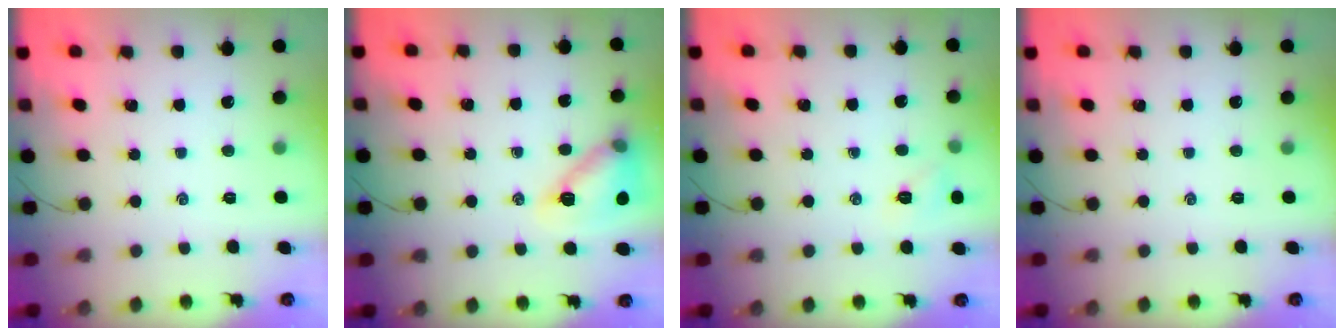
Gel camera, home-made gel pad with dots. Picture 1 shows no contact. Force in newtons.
{"total": 14.2, "press": 14.1, "slide": 1.6}
{"total": 5.5, "press": 5.3, "slide": 1.4}
{"total": 0.0}